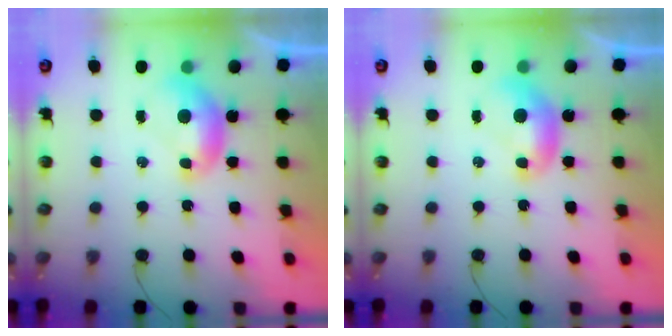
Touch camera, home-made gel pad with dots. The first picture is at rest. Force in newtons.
{"total": 0.0}